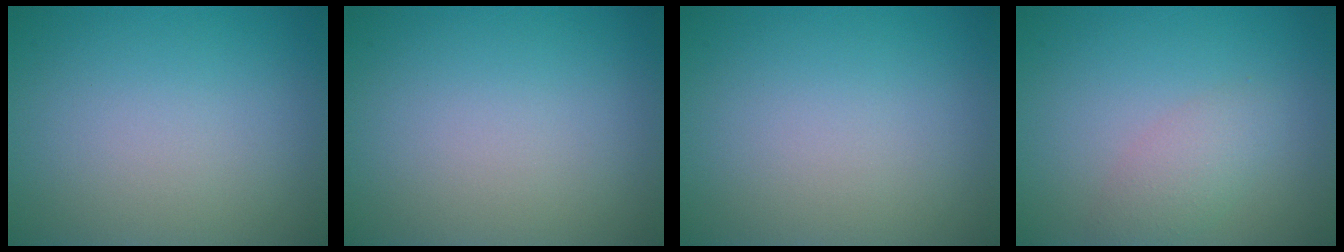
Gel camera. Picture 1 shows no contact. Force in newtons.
{"total": 0.0}
{"total": 0.0}
{"total": 2.3, "press": 2.3, "slide": 0.0}